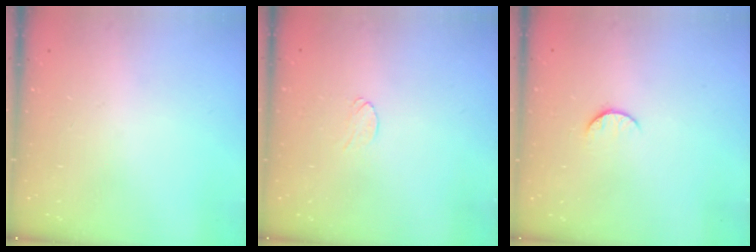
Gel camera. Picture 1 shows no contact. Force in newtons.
{"total": 4.3, "press": 4.3, "slide": 0.3}
{"total": 5.0, "press": 5.0, "slide": 0.4}